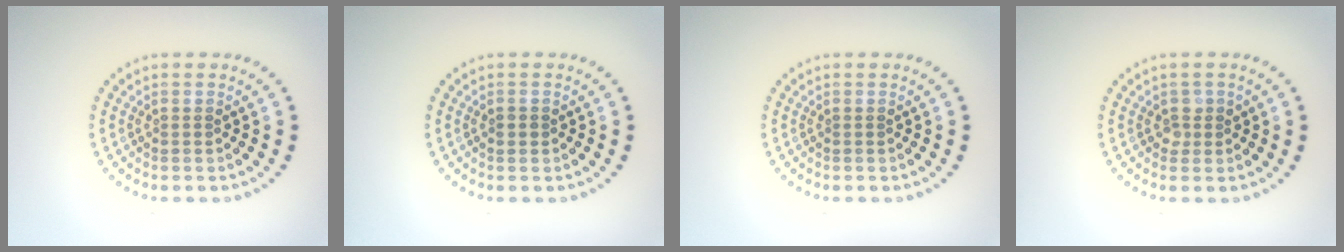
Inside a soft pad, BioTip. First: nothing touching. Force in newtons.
{"total": 0.9, "press": 0.9, "slide": 0.2}
{"total": 0.0}
{"total": 1.3, "press": 1.1, "slide": 0.6}